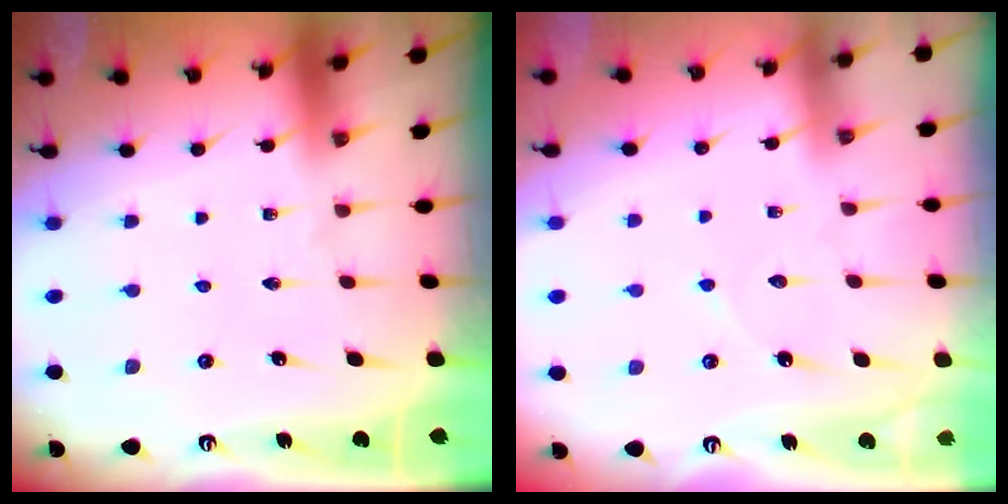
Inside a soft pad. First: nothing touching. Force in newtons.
{"total": 3.0, "press": 3.0, "slide": 0.3}